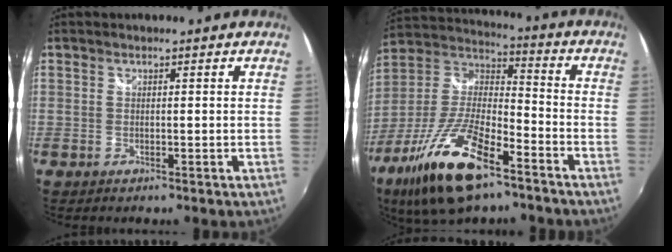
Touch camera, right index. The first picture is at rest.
{"total": 20.7, "force": [-12.1, 7.3, 15.1], "torque": [-0.308, -0.026, -0.229]}